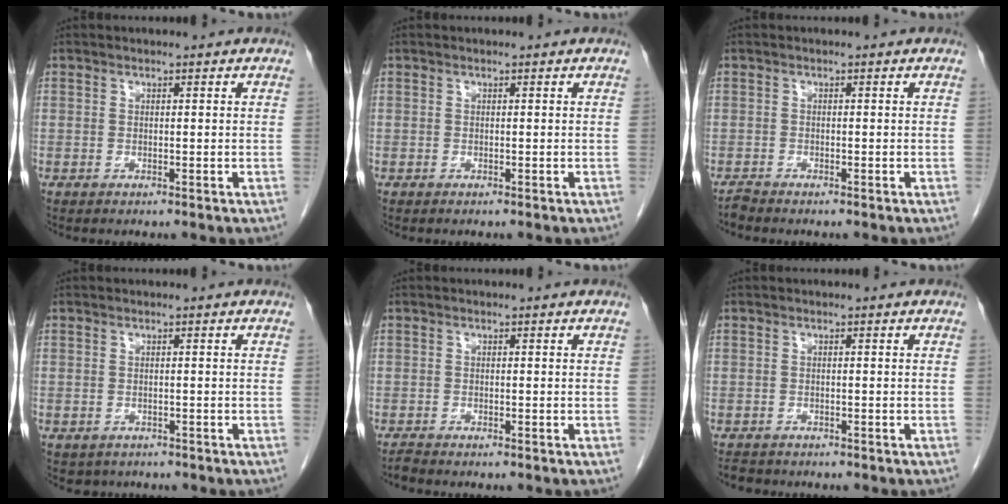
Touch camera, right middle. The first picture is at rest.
{"total": 0.0}
{"total": 0.9, "force": [-0.9, -0.1, 0.0], "torque": [-0.006, -0.004, -0.016]}
{"total": 2.2, "force": [-1.6, 1.5, 0.3], "torque": [-0.004, 0.003, -0.018]}
{"total": 0.8, "force": [-0.8, 0.0, 0.2], "torque": [-0.012, -0.003, -0.015]}
{"total": 2.1, "force": [-1.9, 0.9, 0.3], "torque": [-0.009, -0.003, -0.029]}